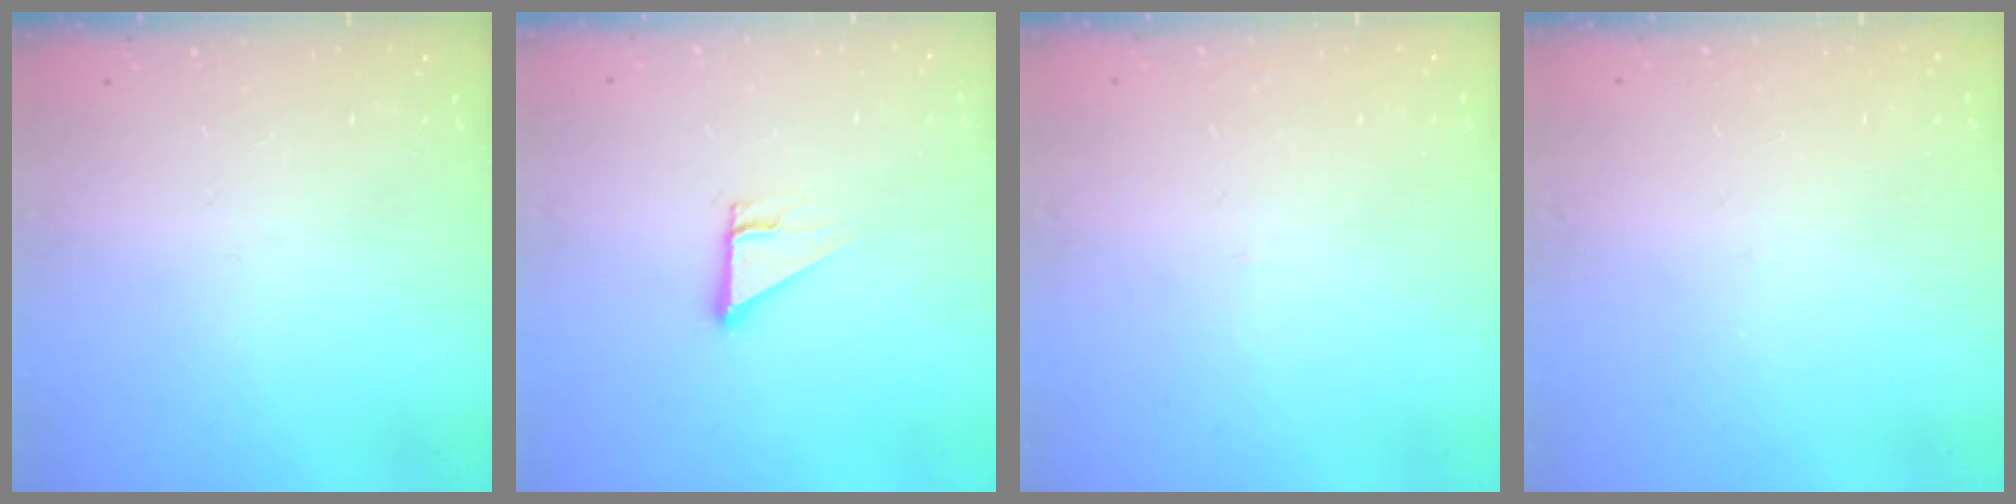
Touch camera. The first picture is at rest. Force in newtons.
{"total": 2.7, "press": 2.7, "slide": 0.0}
{"total": 1.5, "press": 1.5, "slide": 0.1}
{"total": 2.7, "press": 2.7, "slide": 0.3}